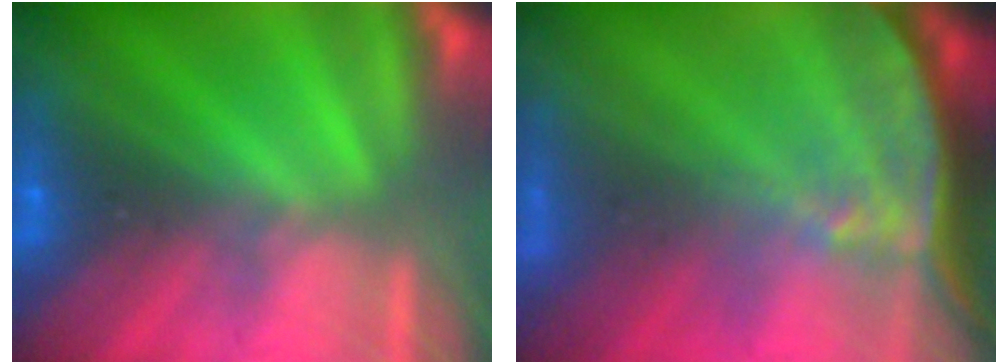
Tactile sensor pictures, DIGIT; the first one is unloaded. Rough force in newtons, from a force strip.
{"total": 7.6}